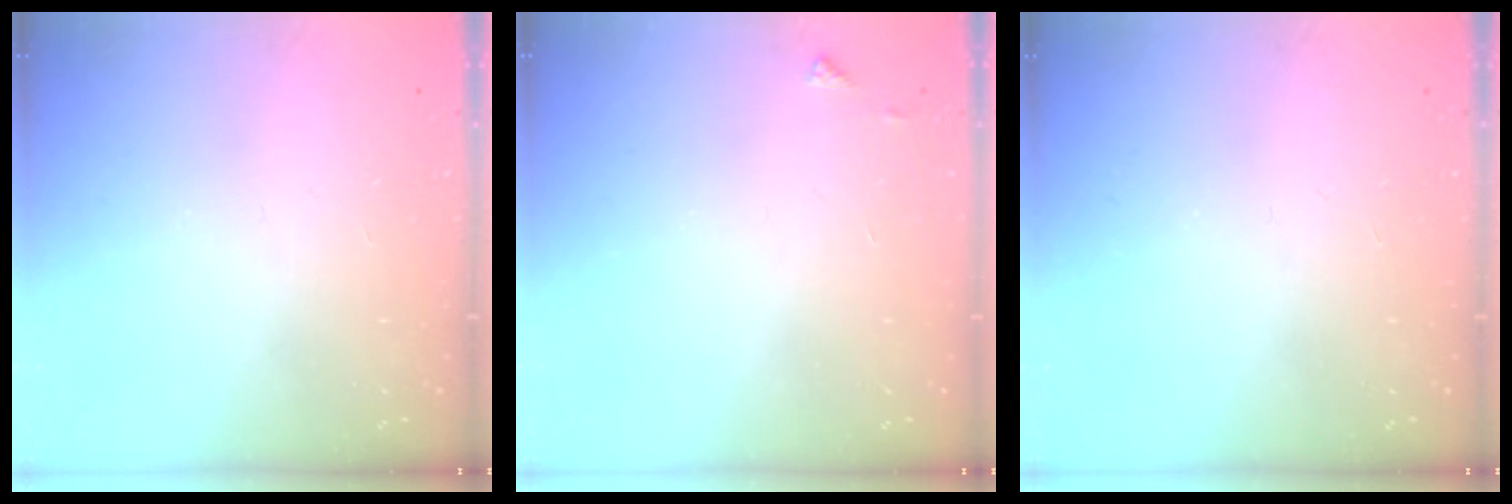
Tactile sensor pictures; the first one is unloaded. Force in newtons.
{"total": 3.6, "press": 3.6, "slide": 0.5}
{"total": 0.0}